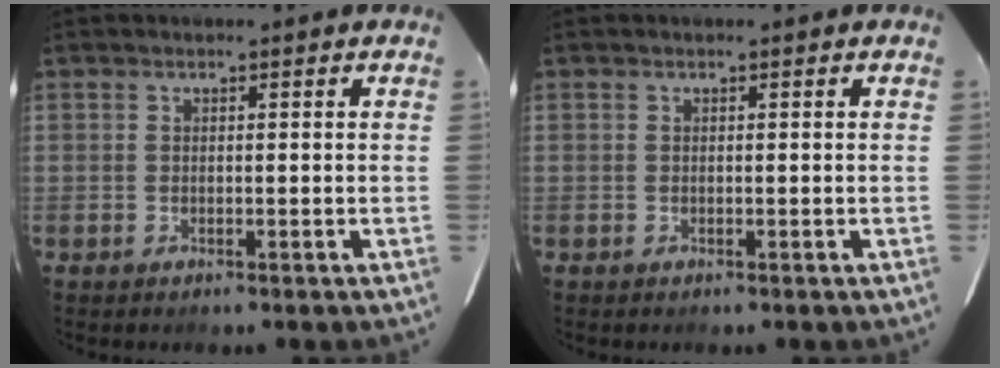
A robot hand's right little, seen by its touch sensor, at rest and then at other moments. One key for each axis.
{"total": 0.0}